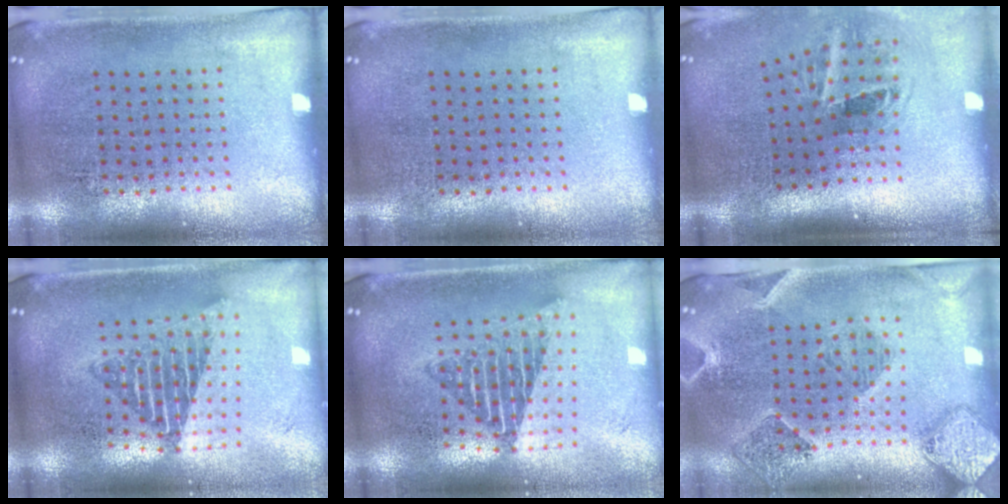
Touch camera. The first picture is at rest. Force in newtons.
{"total": 0.0}
{"total": 2.0, "press": 1.2, "slide": 1.6}
{"total": 1.7, "press": 1.4, "slide": 1.0}
{"total": 1.7, "press": 1.4, "slide": 1.0}
{"total": 1.5, "press": 1.5, "slide": 0.2}